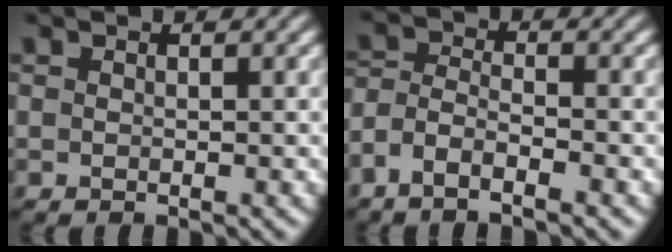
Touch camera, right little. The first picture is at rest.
{"total": 3.9, "force": [-2.3, 2.4, 2.1], "torque": [-0.049, -0.020, -0.039]}